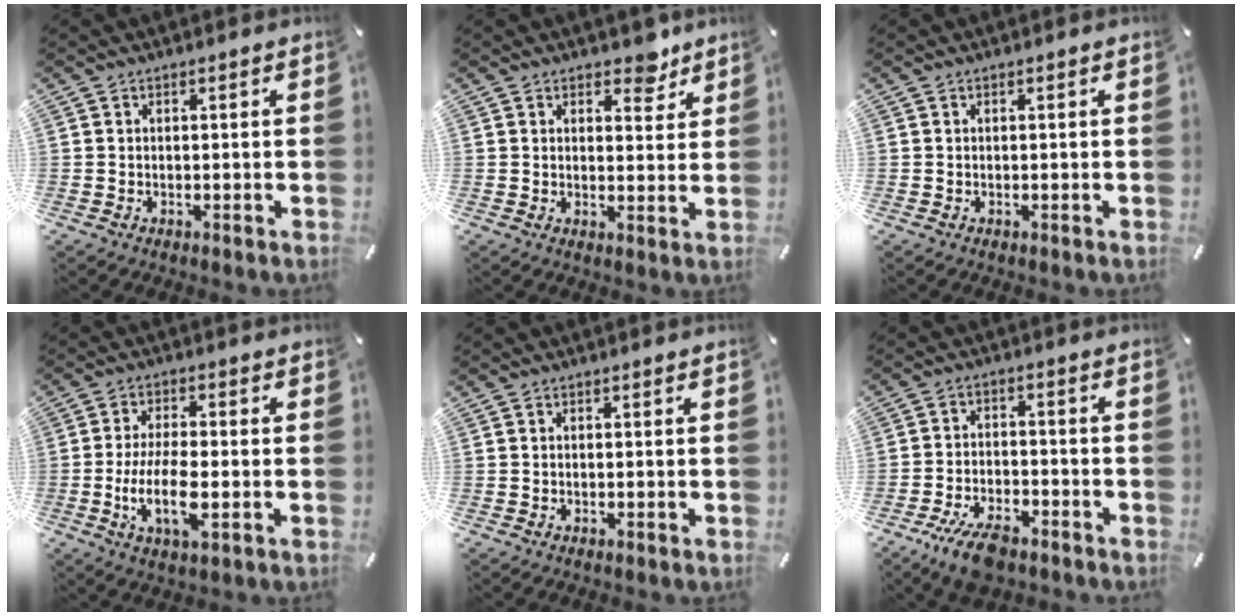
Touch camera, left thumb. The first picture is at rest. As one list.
[{"total": 5.7, "force": [4.2, 3.2, 2.1], "torque": [-0.006, -0.026, 0.067]}, {"total": 0.0}, {"total": 10.6, "force": [-2.3, 4.0, 9.5], "torque": [-0.201, -0.009, -0.041]}, {"total": 0.0}, {"total": 8.4, "force": [-5.8, 3.6, 5.0], "torque": [-0.095, 0.027, -0.106]}]